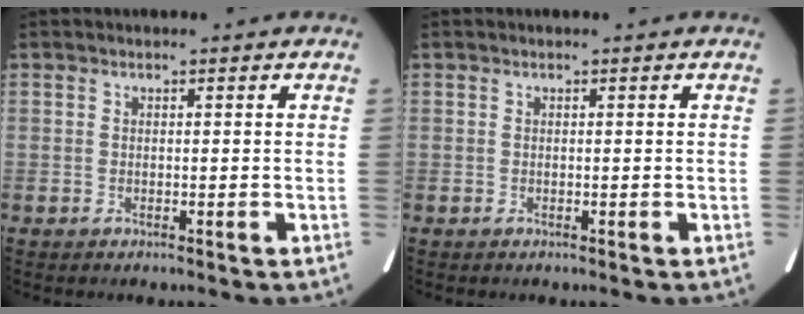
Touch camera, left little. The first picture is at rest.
{"total": 0.0}